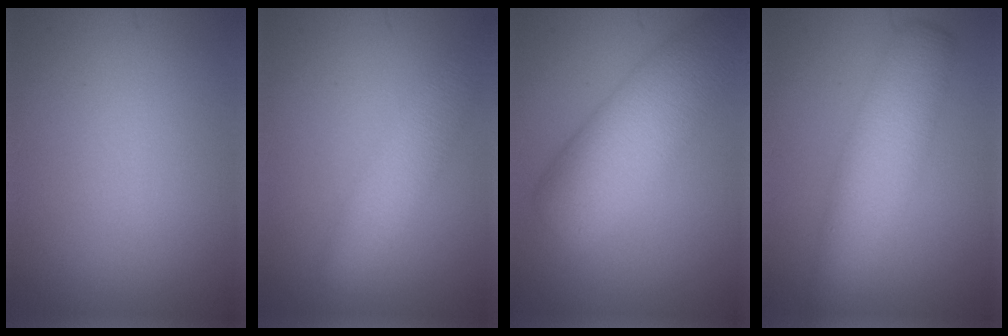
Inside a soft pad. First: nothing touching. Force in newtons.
{"total": 4.0, "press": 4.0, "slide": 0.1}
{"total": 8.3, "press": 8.3, "slide": 0.3}
{"total": 5.8, "press": 5.8, "slide": 0.2}